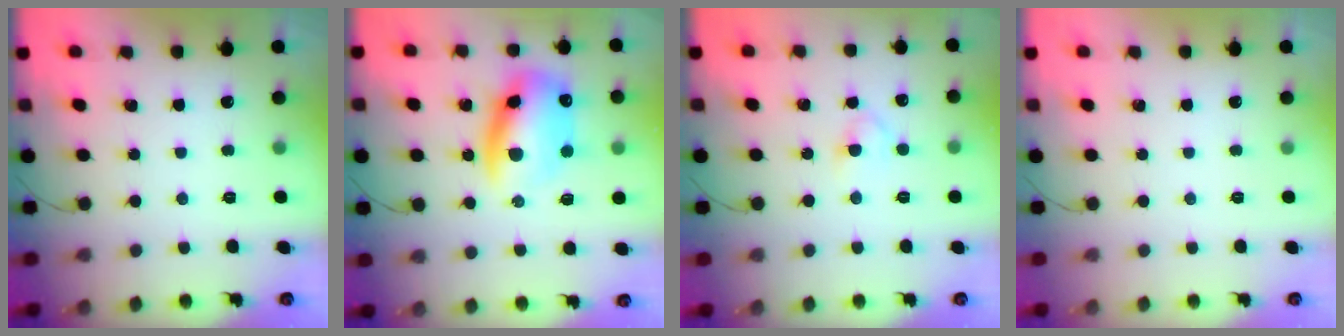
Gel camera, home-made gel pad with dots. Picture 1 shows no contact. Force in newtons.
{"total": 14.2, "press": 13.8, "slide": 3.6}
{"total": 2.4, "press": 2.1, "slide": 1.1}
{"total": 0.0}